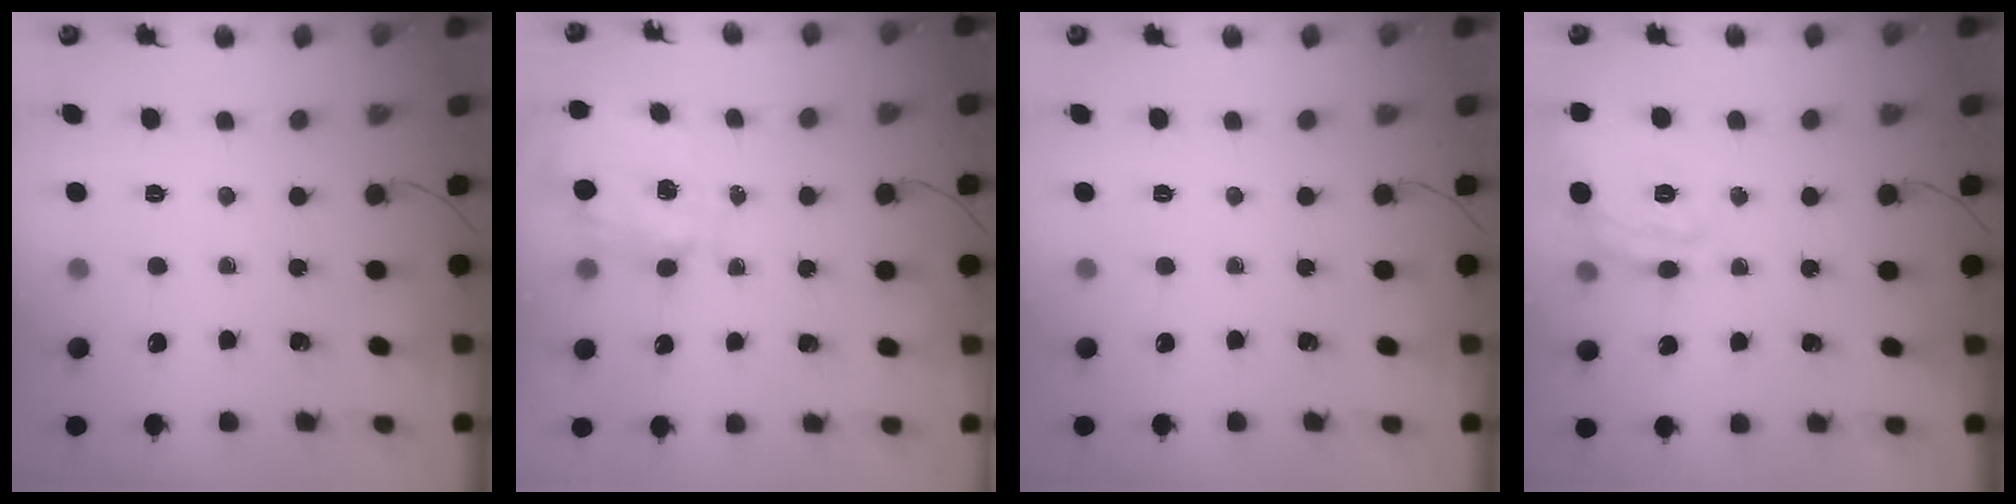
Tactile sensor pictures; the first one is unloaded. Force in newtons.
{"total": 9.3, "press": 9.3, "slide": 0.8}
{"total": 0.0}
{"total": 16.7, "press": 16.7, "slide": 0.5}